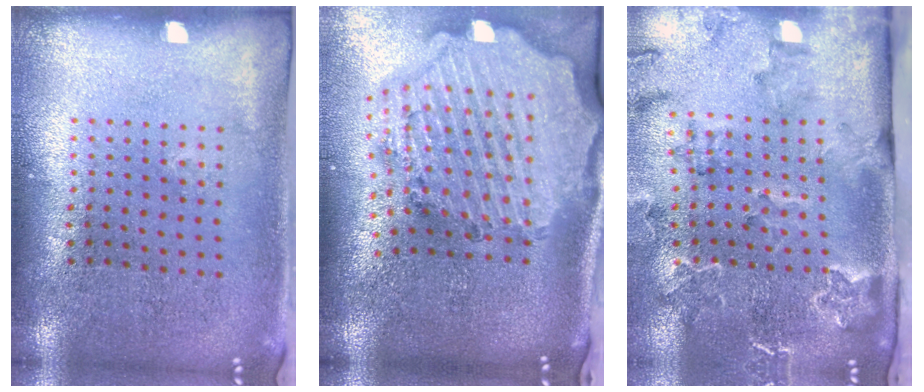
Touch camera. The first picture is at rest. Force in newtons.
{"total": 4.0, "press": 3.3, "slide": 2.2}
{"total": 2.3, "press": 2.3, "slide": 0.4}